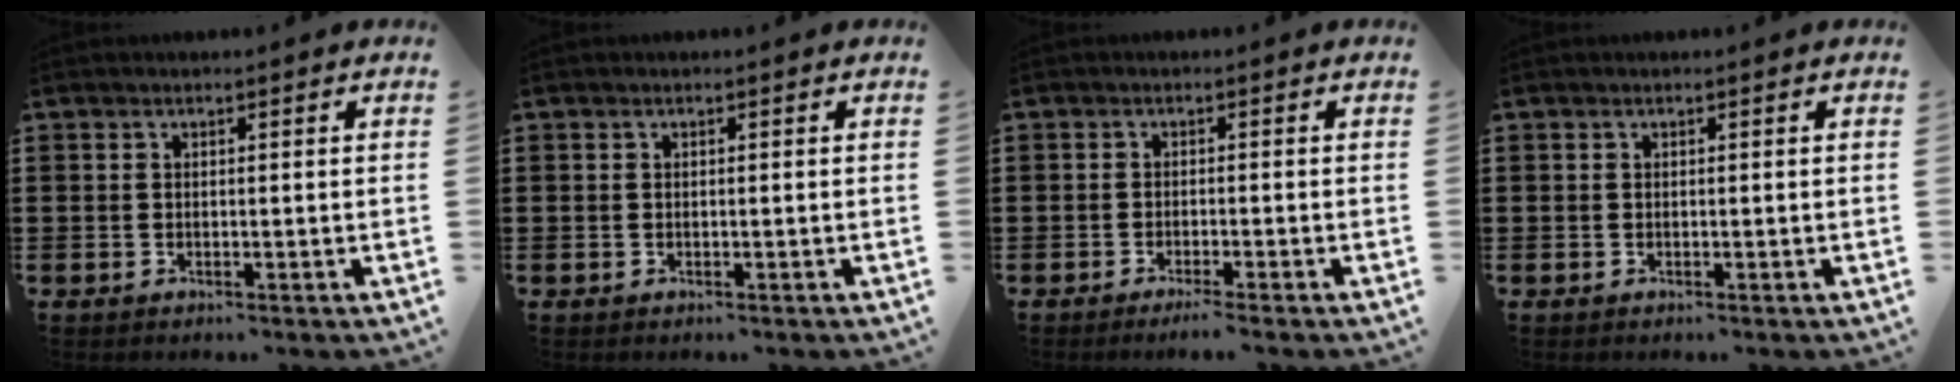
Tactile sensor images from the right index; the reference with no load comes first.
{"total": 0.0}
{"total": 1.6, "force": [-1.3, -0.2, 0.8], "torque": [-0.013, -0.002, -0.024]}
{"total": 0.0}